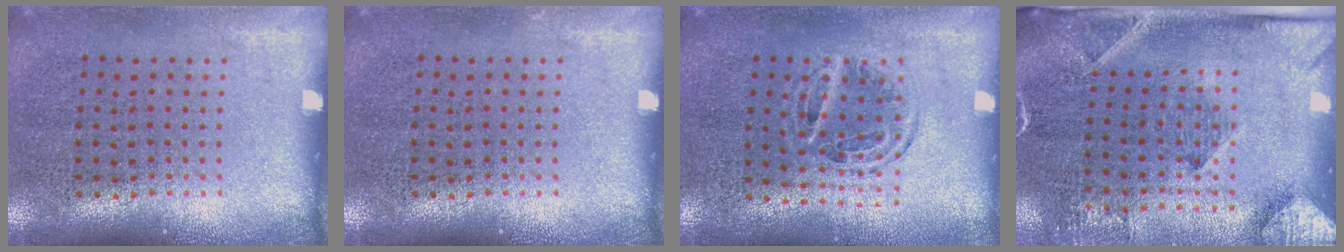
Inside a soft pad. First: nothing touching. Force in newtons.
{"total": 0.0}
{"total": 1.1, "press": 1.0, "slide": 0.4}
{"total": 3.0, "press": 2.2, "slide": 2.1}